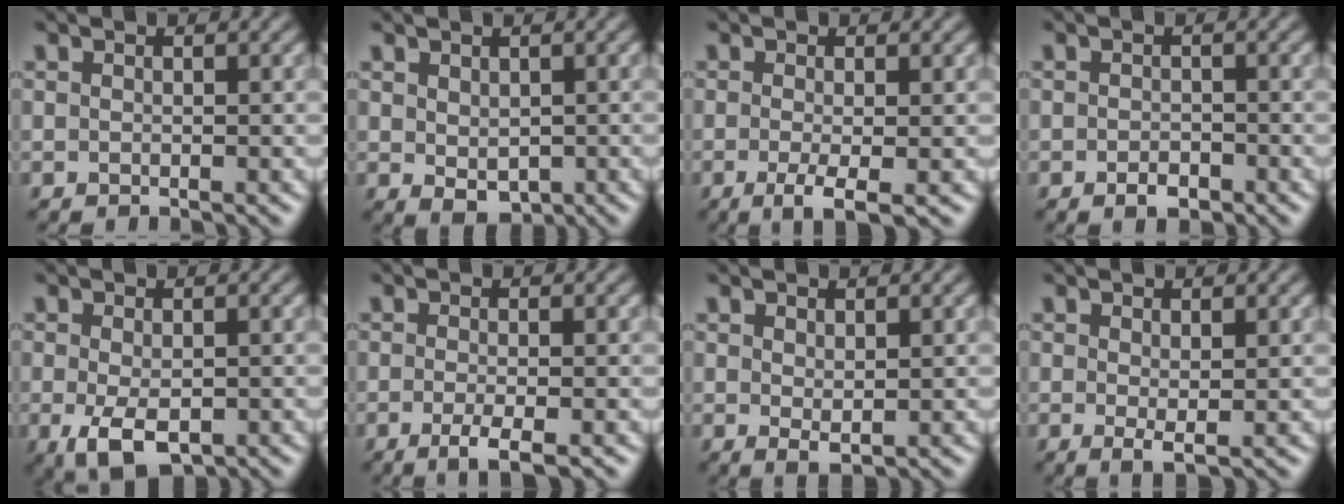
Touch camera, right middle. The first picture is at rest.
{"total": 2.1, "force": [0.2, 1.4, 1.5], "torque": [-0.025, -0.008, 0.012]}
{"total": 2.8, "force": [-0.9, 0.5, 2.6], "torque": [-0.051, -0.010, -0.016]}
{"total": 1.5, "force": [-0.8, 0.8, 0.9], "torque": [-0.015, -0.002, -0.015]}
{"total": 4.3, "force": [-1.4, 2.3, 3.4], "torque": [-0.071, -0.014, -0.020]}
{"total": 2.5, "force": [-1.2, 0.5, 2.1], "torque": [-0.038, -0.006, -0.025]}
{"total": 1.2, "force": [0.5, 0.5, 1.0], "torque": [-0.018, -0.005, 0.014]}
{"total": 1.3, "force": [0.2, 0.3, 1.2], "torque": [-0.022, -0.006, 0.006]}